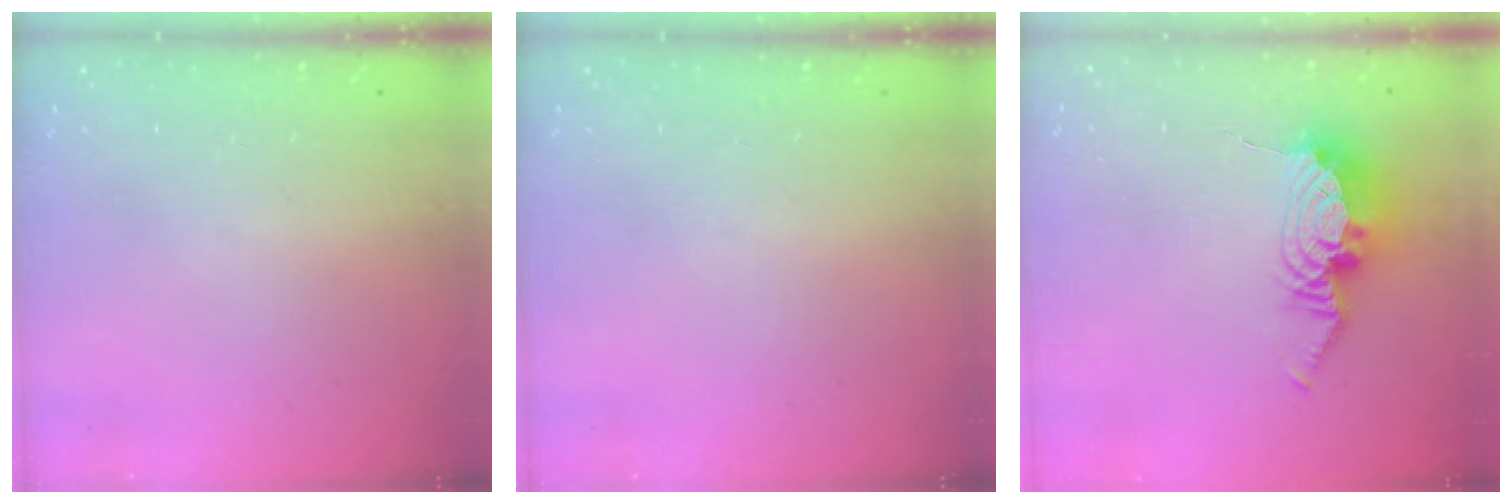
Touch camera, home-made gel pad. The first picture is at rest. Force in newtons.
{"total": 0.0}
{"total": 11.6, "press": 11.6, "slide": 1.0}